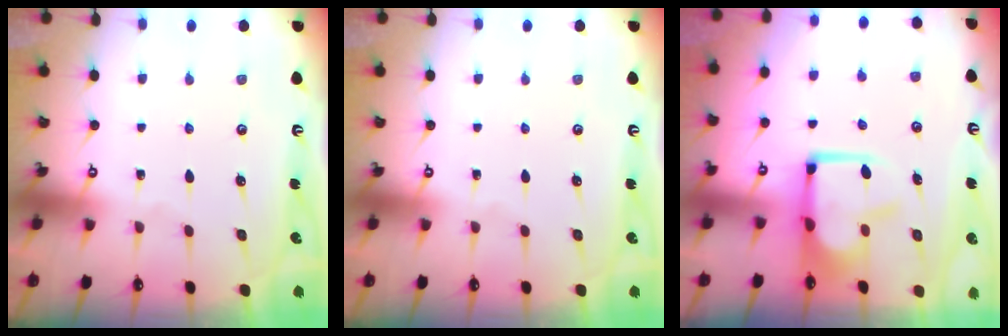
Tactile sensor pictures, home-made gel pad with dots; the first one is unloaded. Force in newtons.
{"total": 0.0}
{"total": 3.4, "press": 3.3, "slide": 0.8}